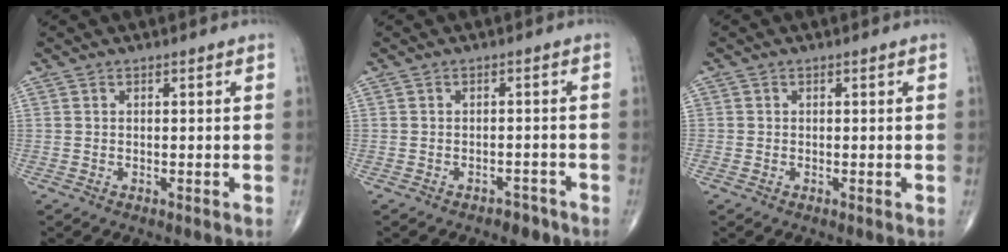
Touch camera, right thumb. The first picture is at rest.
{"total": 2.5, "force": [-1.8, 1.4, 1.0], "torque": [-0.007, 0.014, -0.021]}
{"total": 0.7, "force": [-0.1, 0.6, 0.1], "torque": [0.003, 0.003, -0.005]}